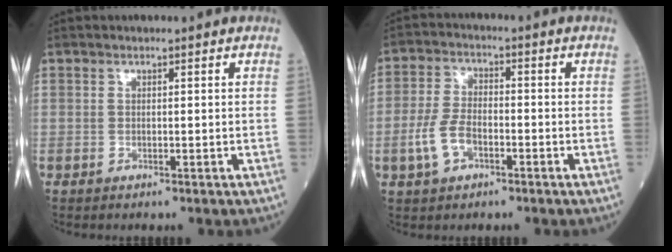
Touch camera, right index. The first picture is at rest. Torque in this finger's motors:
{"motor_torque": [0.57, -0.25, 0.38, 0.06]}